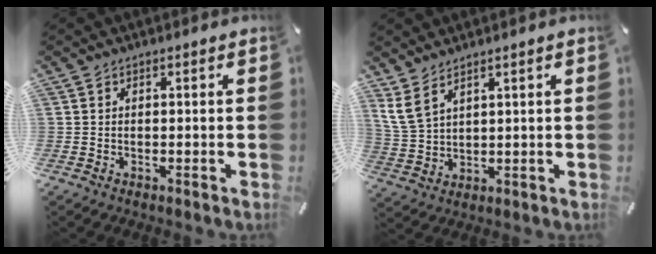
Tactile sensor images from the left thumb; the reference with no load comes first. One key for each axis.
{"total": 5.9, "fx": 4.1, "fy": 2.9, "fz": 3.1, "tx": -0.084, "ty": -0.014, "tz": 0.075}